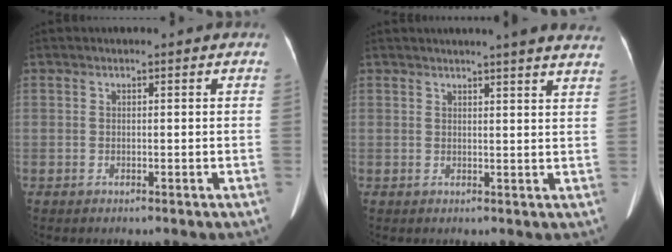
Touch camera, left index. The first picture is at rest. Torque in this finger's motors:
{"motor_torque": [0.06, -0.17, 0.00, 0.05]}